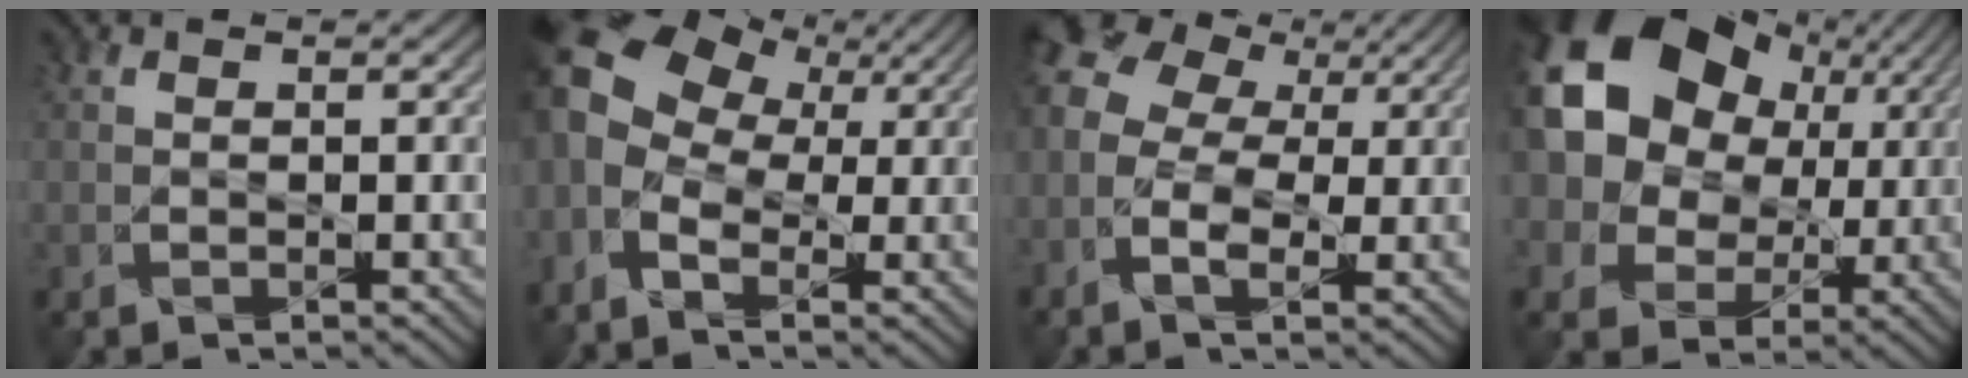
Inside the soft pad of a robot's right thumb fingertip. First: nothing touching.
{"total": 12.9, "force": [1.4, 9.6, 8.5], "torque": [-0.236, -0.009, 0.043]}
{"total": 10.1, "force": [1.1, 7.3, 7.0], "torque": [-0.169, 0.012, 0.015]}
{"total": 21.0, "force": [6.9, 16.4, 11.1], "torque": [-0.272, 0.061, 0.121]}